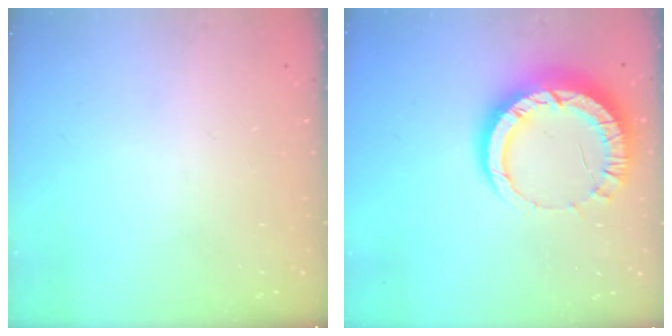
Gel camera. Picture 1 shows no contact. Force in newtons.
{"total": 12.8, "press": 12.8, "slide": 1.2}